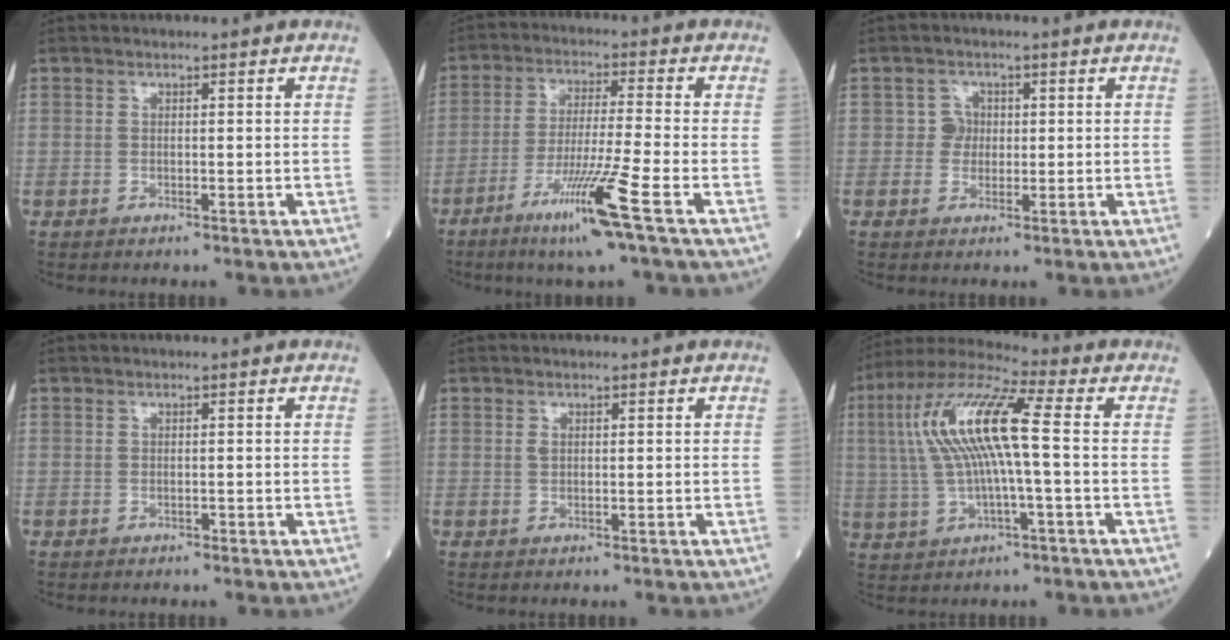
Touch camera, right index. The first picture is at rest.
{"total": 10.5, "force": [-5.5, -1.5, 8.8], "torque": [-0.166, -0.027, -0.102]}
{"total": 2.1, "force": [0.2, 2.1, 0.3], "torque": [0.003, 0.007, 0.002]}
{"total": 0.0}
{"total": 0.6, "force": [0.3, 0.3, 0.4], "torque": [-0.009, 0.002, 0.007]}
{"total": 13.2, "force": [1.1, 1.6, 13.1], "torque": [-0.272, 0.025, 0.017]}